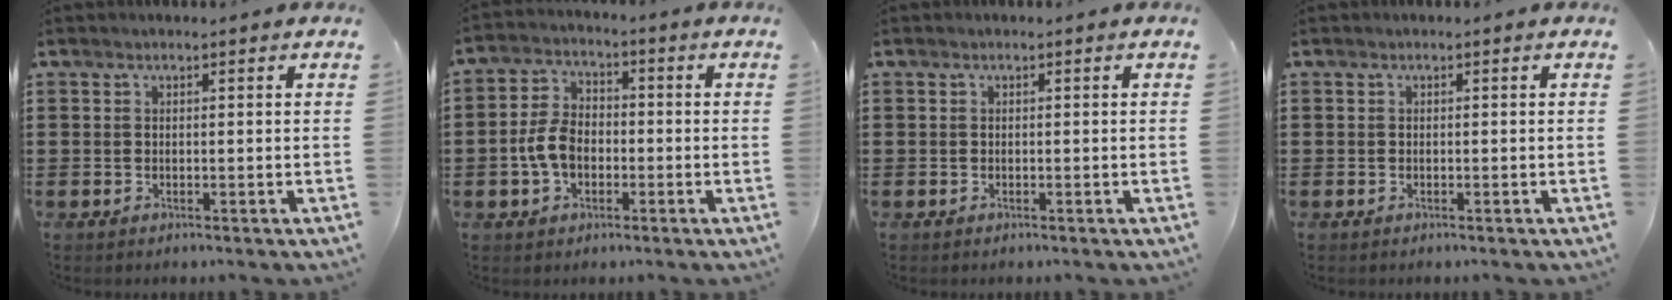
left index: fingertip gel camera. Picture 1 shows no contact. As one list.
[{"total": 6.3, "force": [-1.4, 4.2, 4.5], "torque": [-0.117, 0.002, -0.035]}, {"total": 0.0}, {"total": 0.0}]